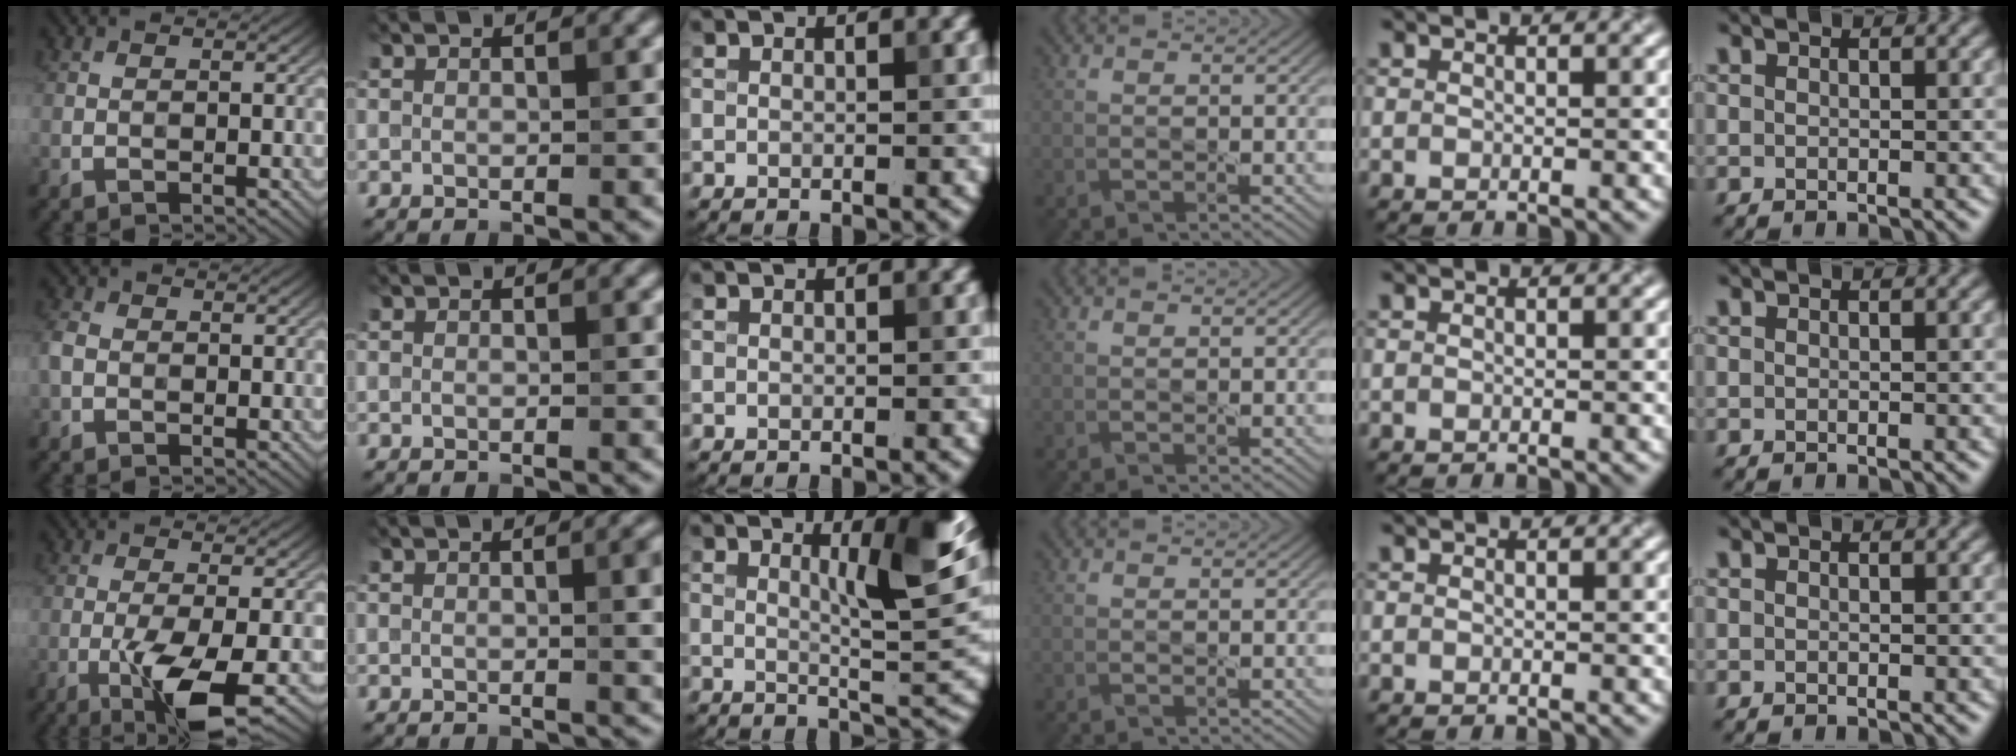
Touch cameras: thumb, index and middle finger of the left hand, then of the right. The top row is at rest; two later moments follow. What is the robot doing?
{"motion": "squeeze", "object": "paper clamp"}